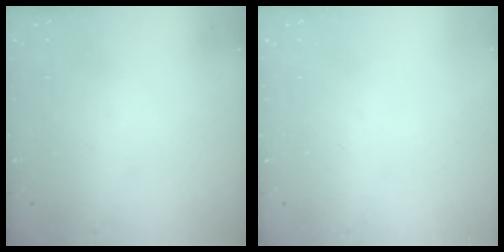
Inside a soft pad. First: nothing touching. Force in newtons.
{"total": 0.0}